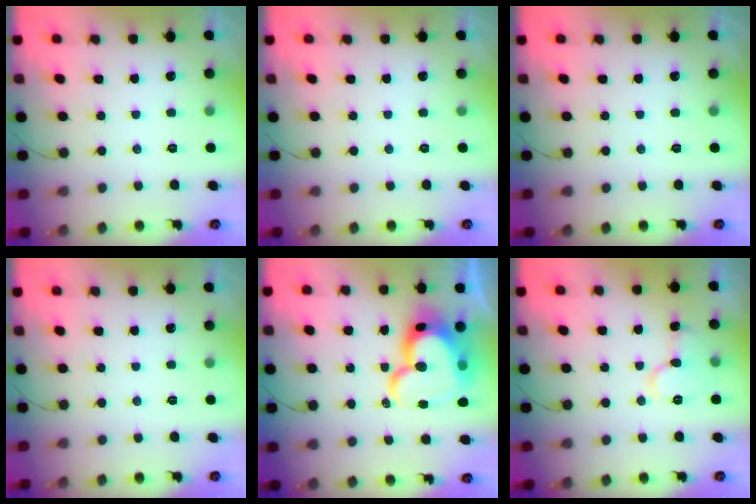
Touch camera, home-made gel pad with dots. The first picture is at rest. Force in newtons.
{"total": 0.0}
{"total": 0.0}
{"total": 0.0}
{"total": 22.3, "press": 22.2, "slide": 1.6}
{"total": 9.5, "press": 9.5, "slide": 1.1}